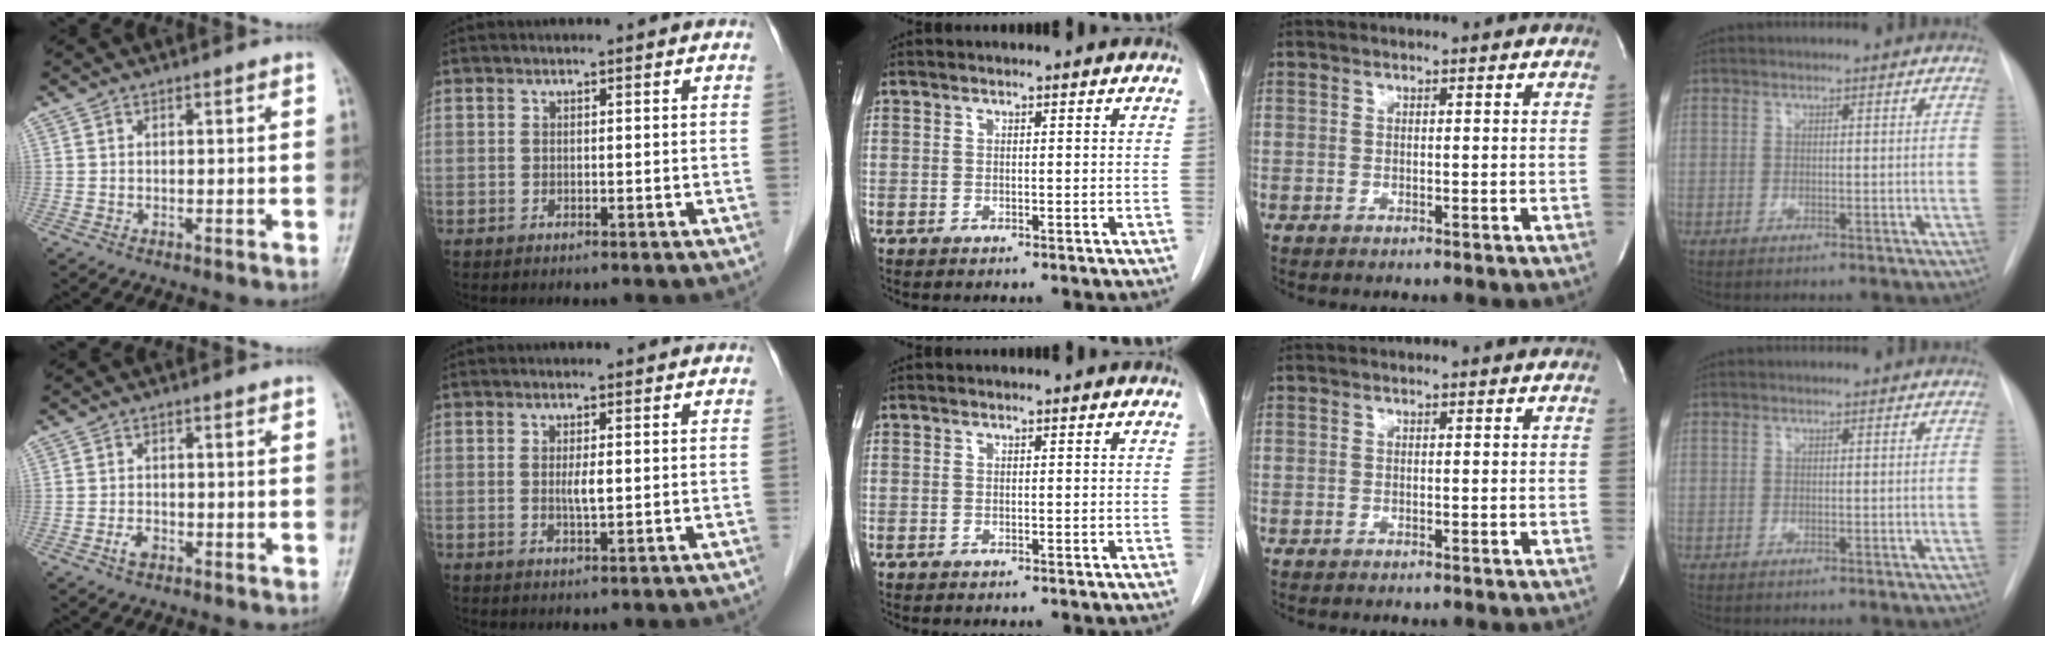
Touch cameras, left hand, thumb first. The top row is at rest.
{"thumb": {"total": 2.1, "force": [-1.1, 1.2, 1.3], "torque": [-0.026, 0.006, -0.022]}, "index": {"total": 1.8, "force": [0.2, 0.2, 1.7], "torque": [-0.036, -0.003, 0.003]}}